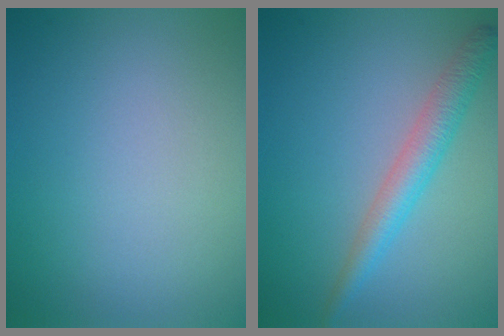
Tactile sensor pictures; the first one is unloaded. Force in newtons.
{"total": 3.0, "press": 3.0, "slide": 0.0}